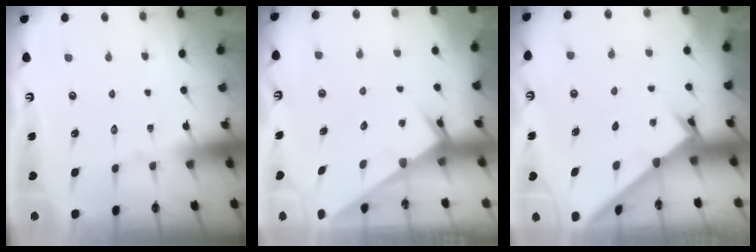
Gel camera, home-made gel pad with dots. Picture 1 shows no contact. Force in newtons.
{"total": 2.4, "press": 2.4, "slide": 0.1}
{"total": 1.6, "press": 1.6, "slide": 0.1}